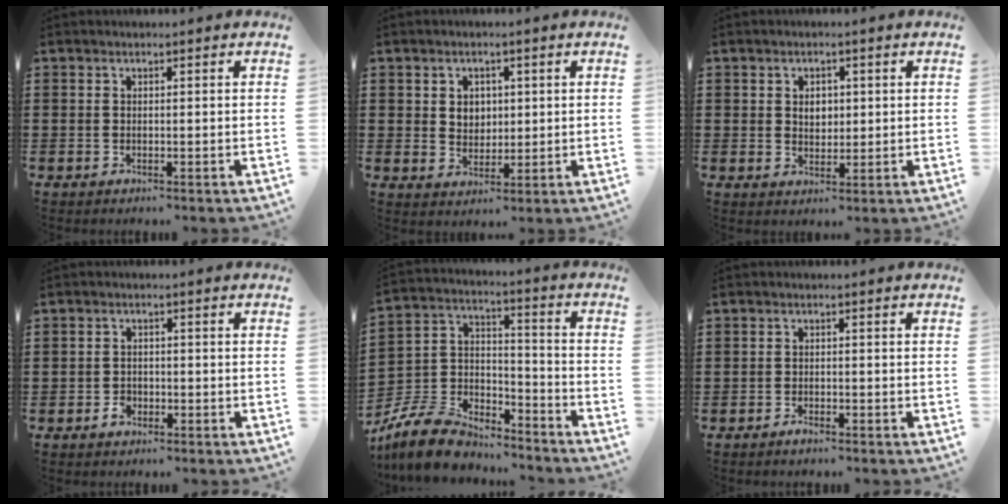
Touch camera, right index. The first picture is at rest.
{"total": 3.1, "force": [1.1, 2.7, 1.1], "torque": [-0.024, 0.008, 0.016]}
{"total": 2.5, "force": [0.5, 1.9, 1.5], "torque": [-0.028, 0.007, 0.006]}
{"total": 1.8, "force": [-1.1, 1.1, 0.9], "torque": [-0.020, -0.002, -0.022]}
{"total": 8.8, "force": [-8.0, 2.9, 2.2], "torque": [-0.064, 0.017, -0.162]}
{"total": 1.2, "force": [-1.1, 0.3, 0.4], "torque": [-0.011, -0.002, -0.020]}